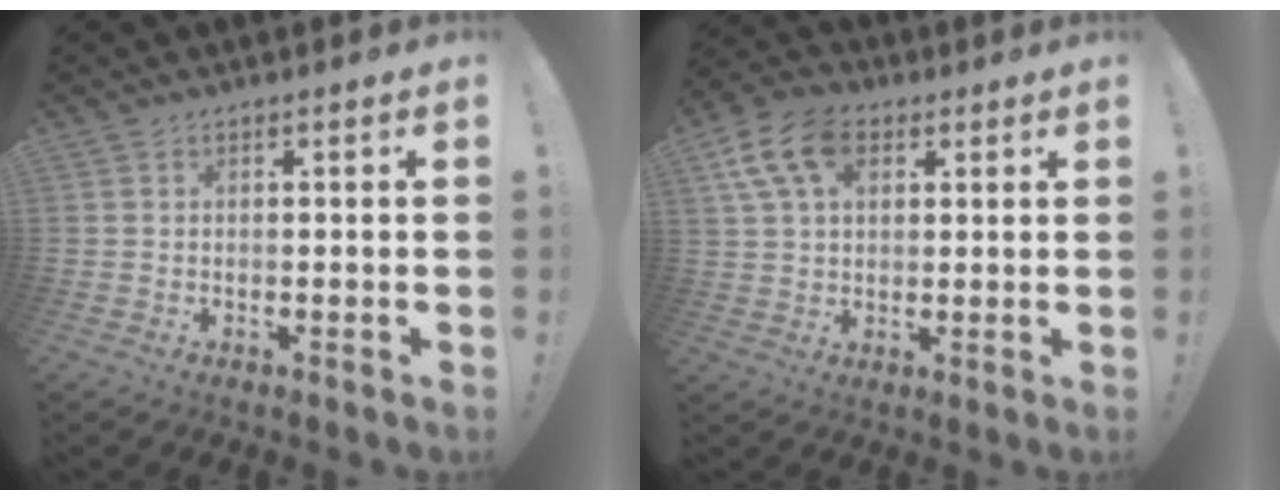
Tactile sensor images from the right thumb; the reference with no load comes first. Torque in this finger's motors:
{"motor_torque": [0.16, 0.16, 0.15, 0.08, 0.06]}